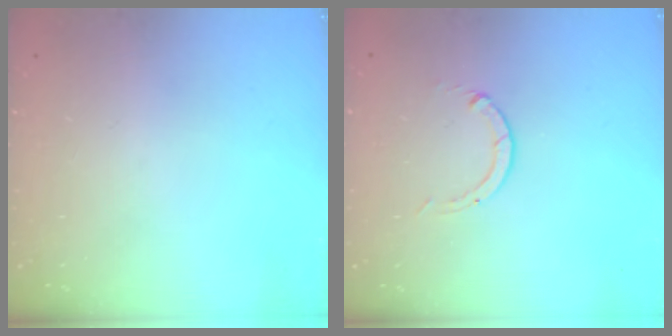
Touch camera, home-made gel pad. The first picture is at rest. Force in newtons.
{"total": 0.0}